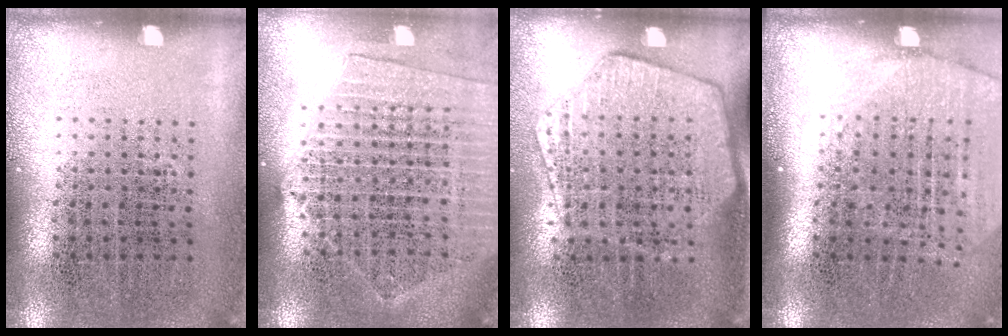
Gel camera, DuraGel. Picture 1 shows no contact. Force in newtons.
{"total": 2.0, "press": 1.8, "slide": 0.9}
{"total": 1.8, "press": 1.5, "slide": 0.9}
{"total": 1.9, "press": 1.6, "slide": 1.0}